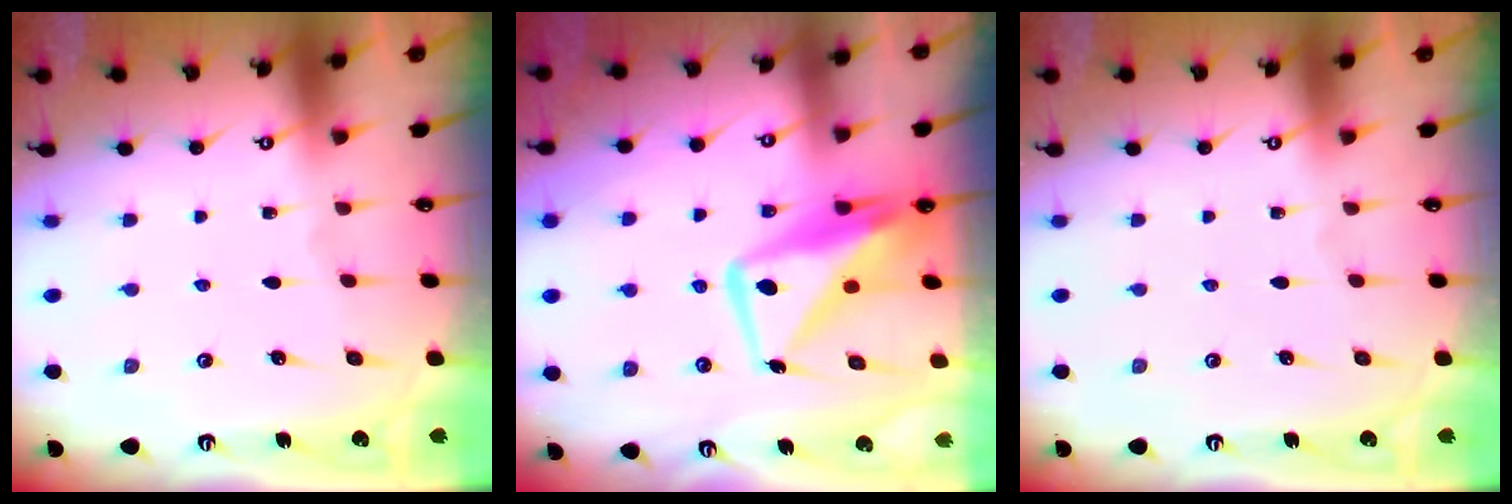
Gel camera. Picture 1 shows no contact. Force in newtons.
{"total": 11.8, "press": 11.7, "slide": 1.4}
{"total": 0.0}